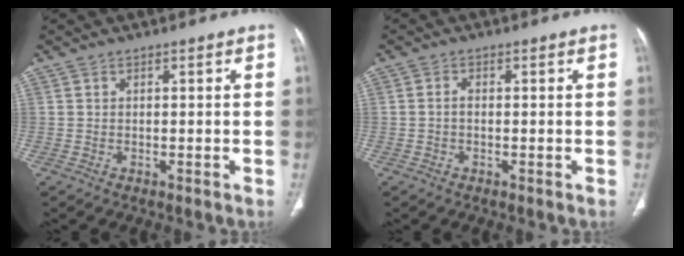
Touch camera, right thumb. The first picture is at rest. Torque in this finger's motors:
{"motor_torque": [-0.12, 0.05, -0.09, -0.10, 0.10]}